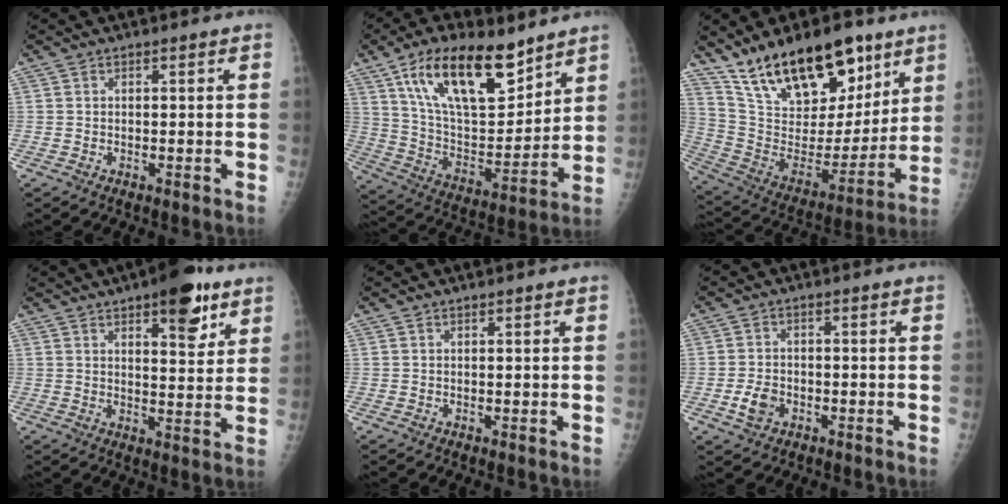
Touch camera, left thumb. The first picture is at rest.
{"total": 20.8, "force": [12.8, 8.7, 14.0], "torque": [-0.205, -0.061, 0.235]}
{"total": 23.8, "force": [15.9, 10.4, 14.4], "torque": [-0.195, -0.067, 0.277]}
{"total": 10.9, "force": [6.3, 4.0, 7.9], "torque": [-0.082, -0.031, 0.086]}
{"total": 0.6, "force": [0.4, 0.1, 0.4], "torque": [-0.005, -0.002, 0.008]}
{"total": 3.8, "force": [-1.4, 2.7, 2.3], "torque": [-0.040, 0.007, -0.025]}